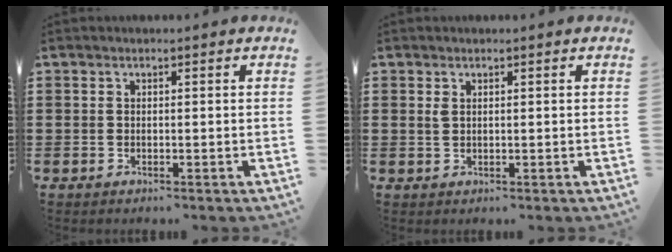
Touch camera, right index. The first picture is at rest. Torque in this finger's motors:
{"motor_torque": [0.63, 0.44, 0.14, 0.04]}